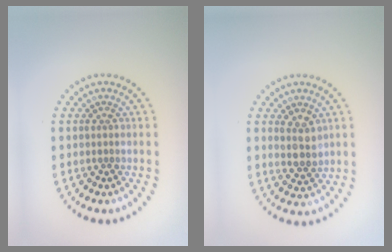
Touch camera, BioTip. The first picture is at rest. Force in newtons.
{"total": 2.2, "press": 2.1, "slide": 0.7}